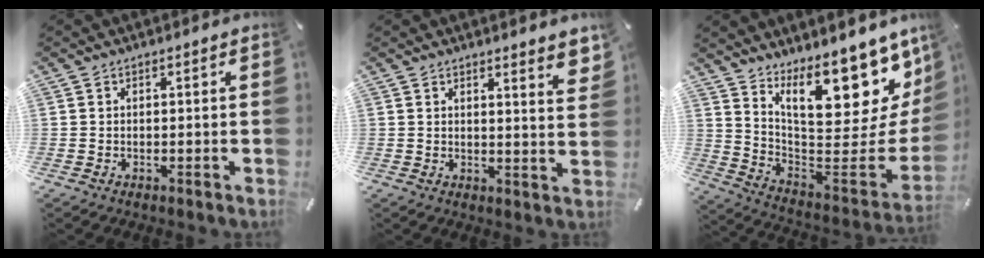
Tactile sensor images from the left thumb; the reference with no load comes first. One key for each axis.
{"total": 3.9, "fx": 3.3, "fy": 0.1, "fz": 2.0, "tx": -0.023, "ty": -0.030, "tz": 0.054}
{"total": 21.1, "fx": 14.0, "fy": 8.8, "fz": 13.0, "tx": -0.153, "ty": -0.123, "tz": 0.237}